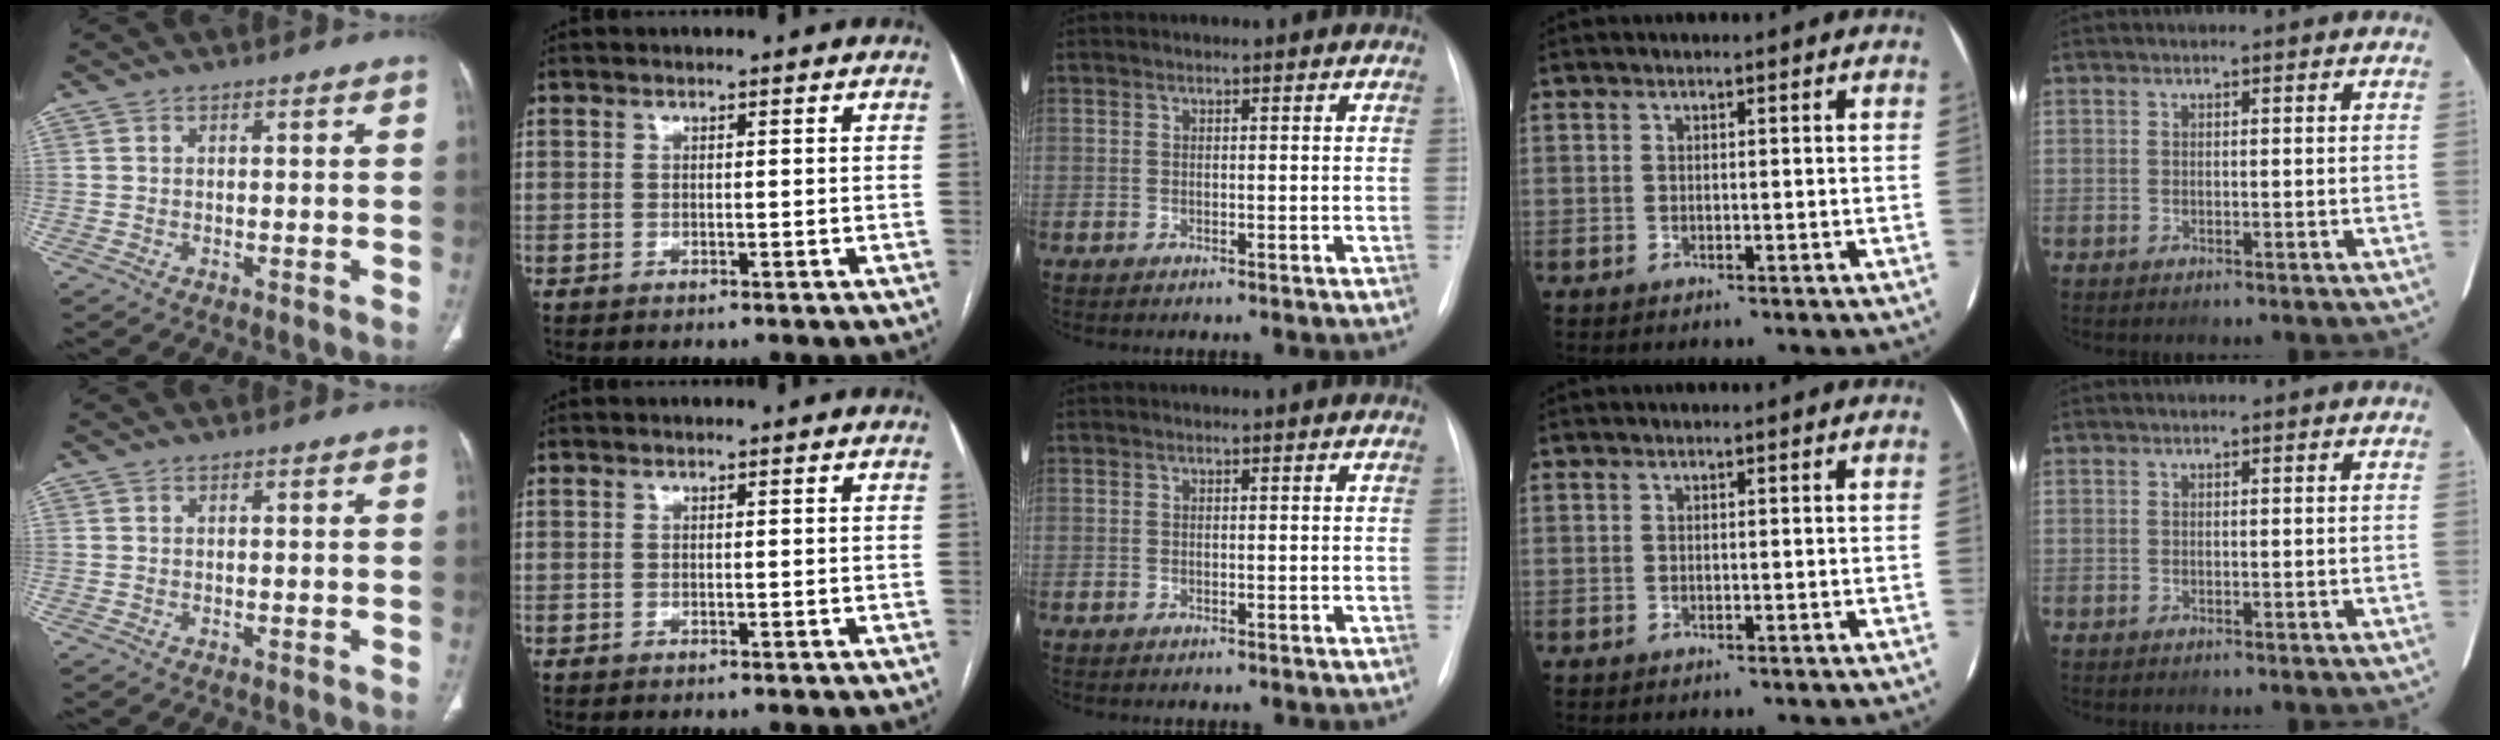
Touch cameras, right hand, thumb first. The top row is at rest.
{}